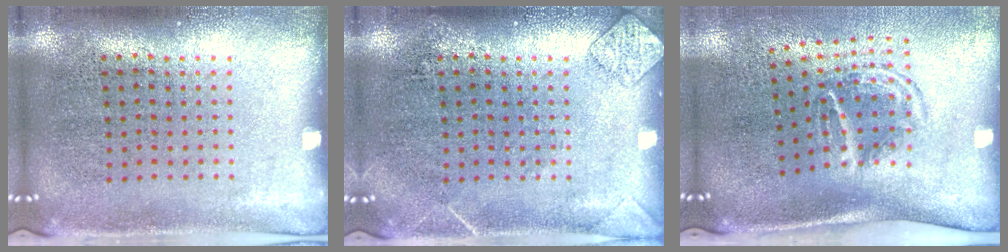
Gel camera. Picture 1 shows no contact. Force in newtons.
{"total": 1.4, "press": 1.4, "slide": 0.1}
{"total": 1.8, "press": 1.2, "slide": 1.4}